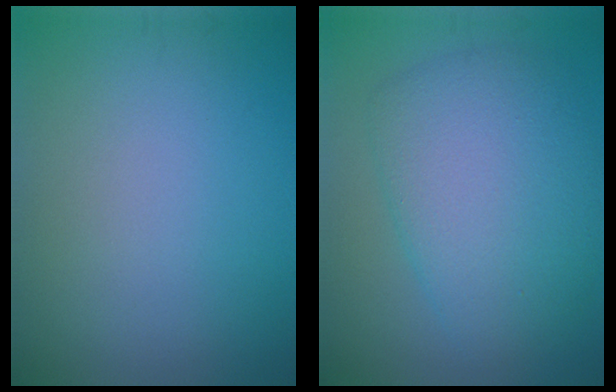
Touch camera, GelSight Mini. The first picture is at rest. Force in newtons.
{"total": 7.4, "press": 7.4, "slide": 0.1}